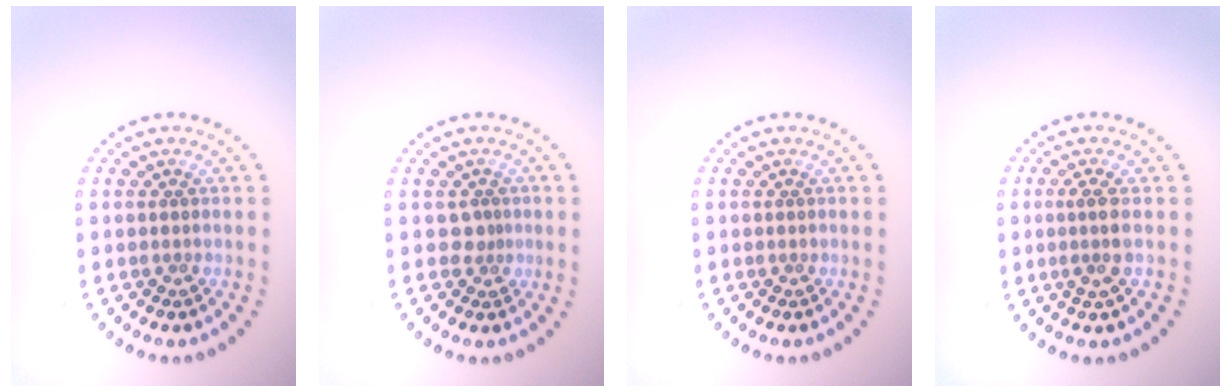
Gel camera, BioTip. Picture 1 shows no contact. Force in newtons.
{"total": 1.1, "press": 0.7, "slide": 0.8}
{"total": 0.0}
{"total": 2.0, "press": 1.6, "slide": 1.2}